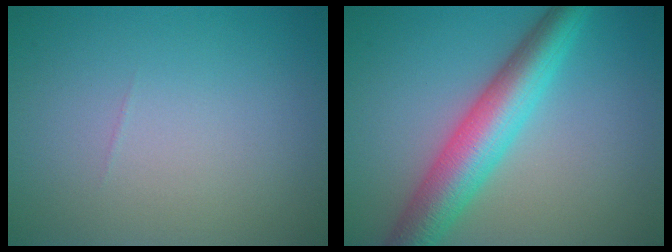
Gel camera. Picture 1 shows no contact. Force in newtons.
{"total": 7.1, "press": 7.1, "slide": 0.1}